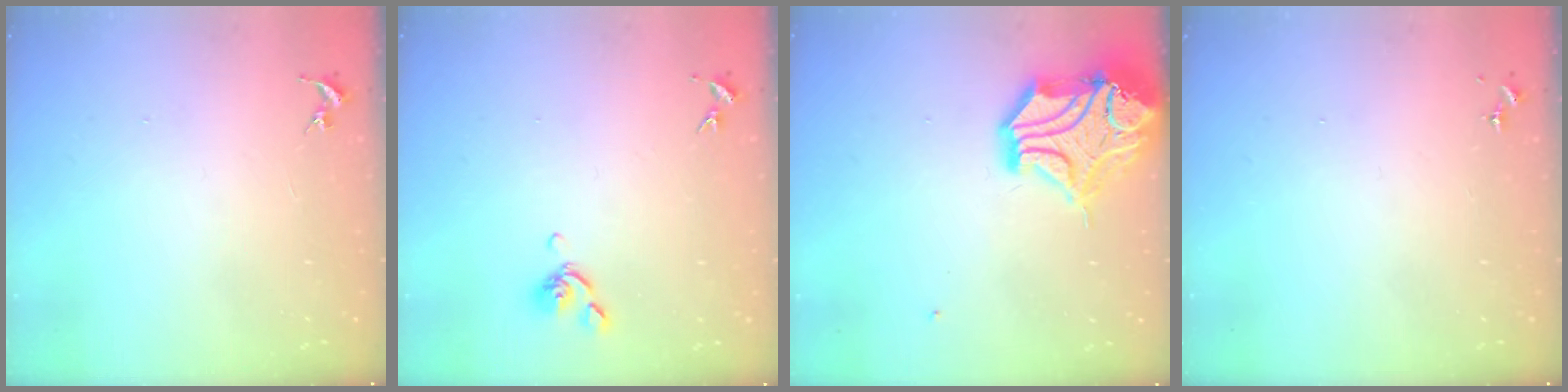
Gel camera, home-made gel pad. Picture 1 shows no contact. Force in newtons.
{"total": 6.8, "press": 6.7, "slide": 0.9}
{"total": 18.1, "press": 17.9, "slide": 2.5}
{"total": 0.0}